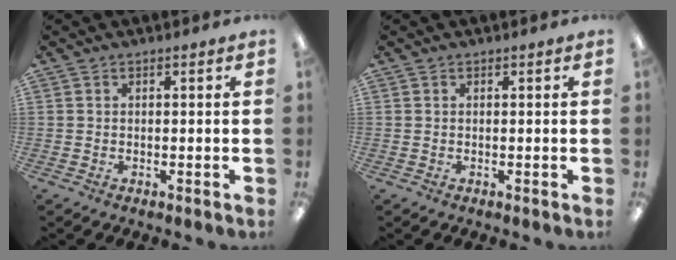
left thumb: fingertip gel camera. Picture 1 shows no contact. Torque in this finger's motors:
{"motor_torque": [-0.10, -0.10, 0.15, 0.10, 0.00]}